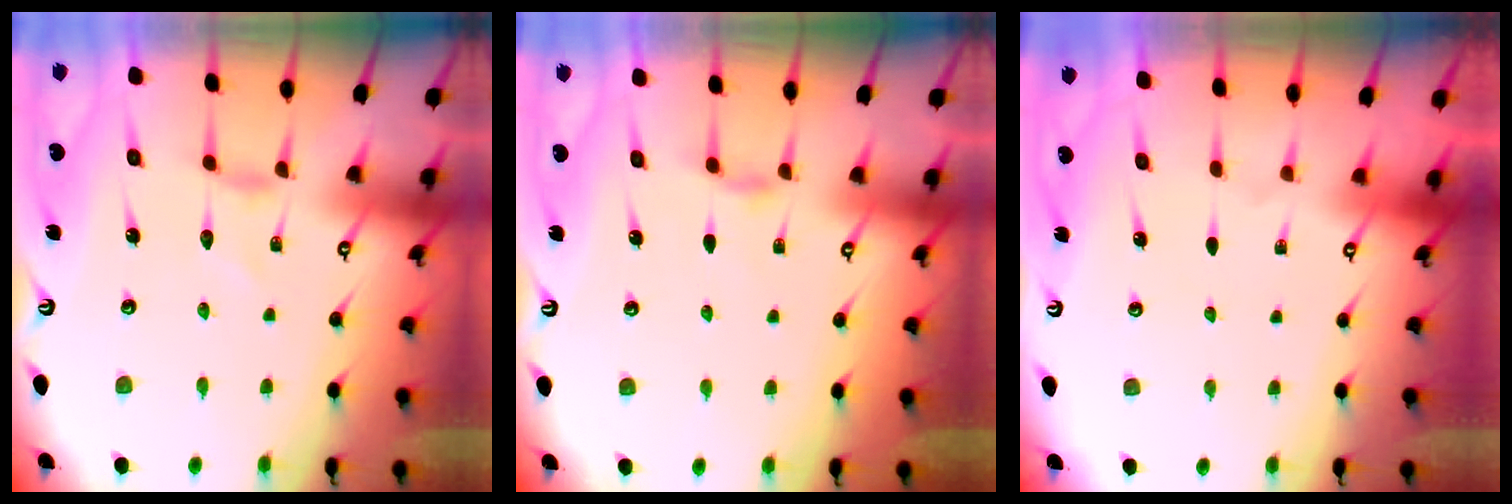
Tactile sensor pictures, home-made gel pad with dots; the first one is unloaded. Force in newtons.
{"total": 1.4, "press": 1.4, "slide": 0.4}
{"total": 0.0}